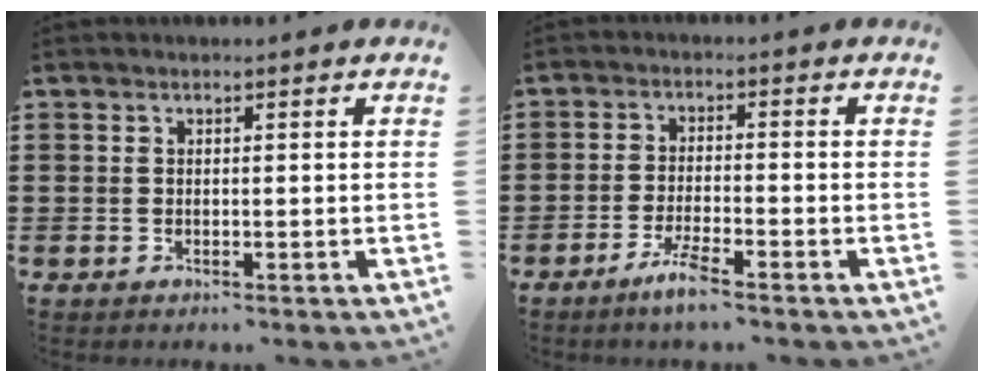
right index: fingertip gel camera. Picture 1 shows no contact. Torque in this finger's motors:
{"motor_torque": [1.07, 1.03, -0.01, 0.02]}